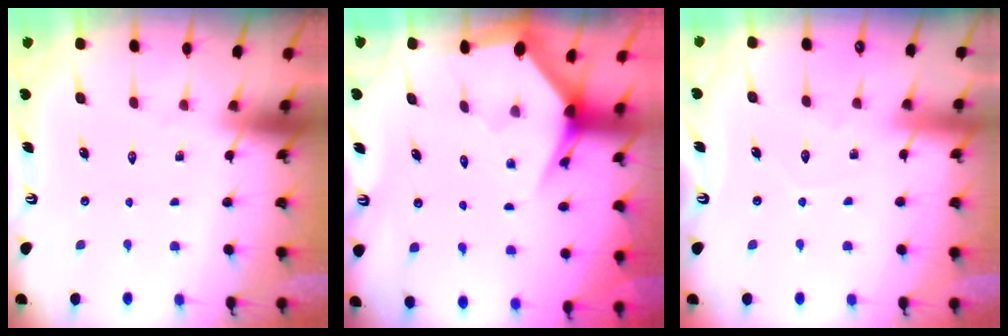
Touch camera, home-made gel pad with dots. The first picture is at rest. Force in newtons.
{"total": 3.4, "press": 3.4, "slide": 0.4}
{"total": 3.8, "press": 3.8, "slide": 0.4}